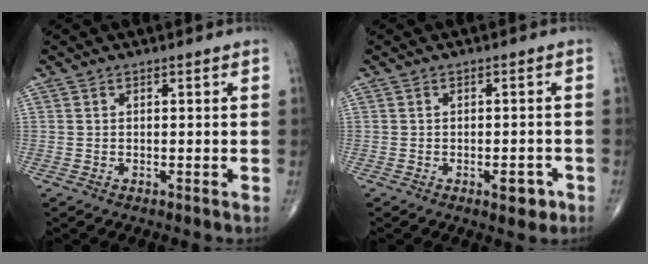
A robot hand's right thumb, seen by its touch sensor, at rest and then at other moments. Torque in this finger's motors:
{"motor_torque": [0.81, 0.59, -0.16, -0.36, 0.11]}